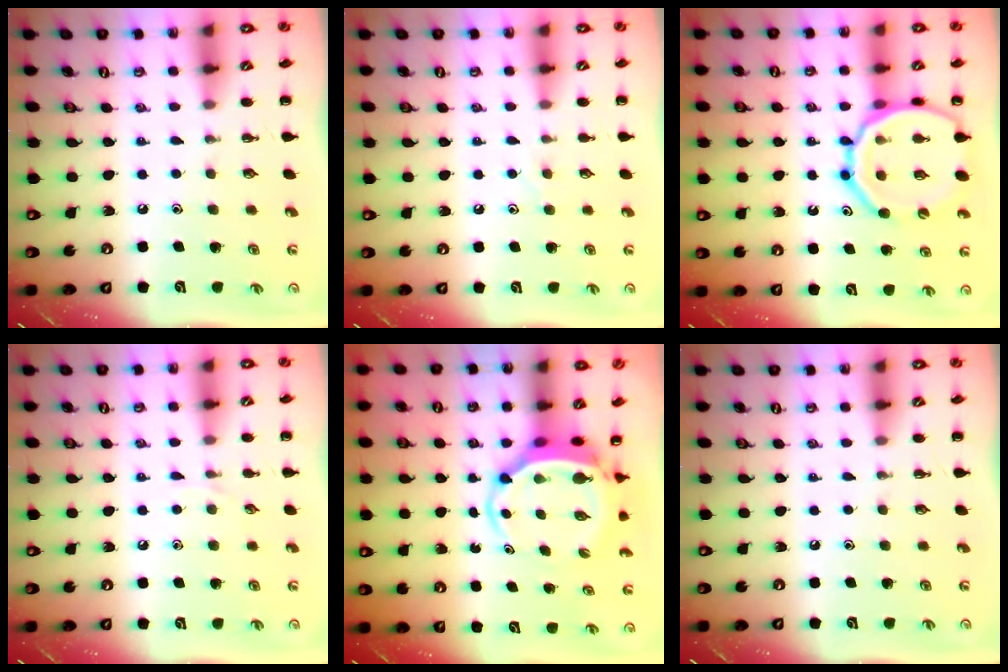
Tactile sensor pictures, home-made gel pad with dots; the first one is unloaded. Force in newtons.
{"total": 4.8, "press": 4.6, "slide": 1.0}
{"total": 18.7, "press": 18.6, "slide": 2.3}
{"total": 3.0, "press": 2.8, "slide": 1.1}
{"total": 5.3, "press": 5.0, "slide": 1.5}
{"total": 0.0}